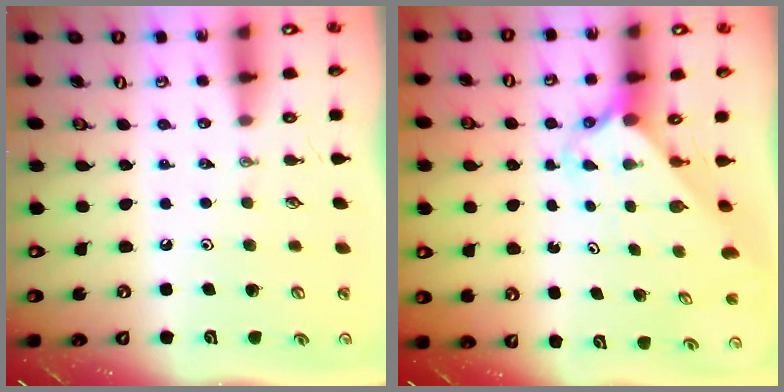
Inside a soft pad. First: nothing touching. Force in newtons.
{"total": 2.2, "press": 2.2, "slide": 0.2}